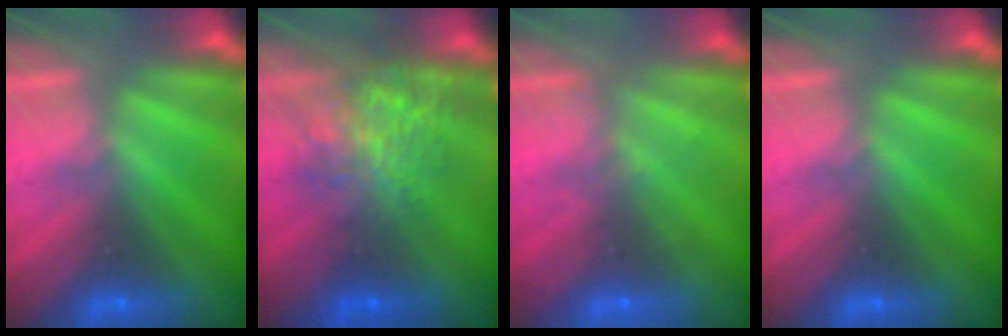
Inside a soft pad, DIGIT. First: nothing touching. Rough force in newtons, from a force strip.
{"total": 7.3}
{"total": 2.0}
{"total": 0.0}